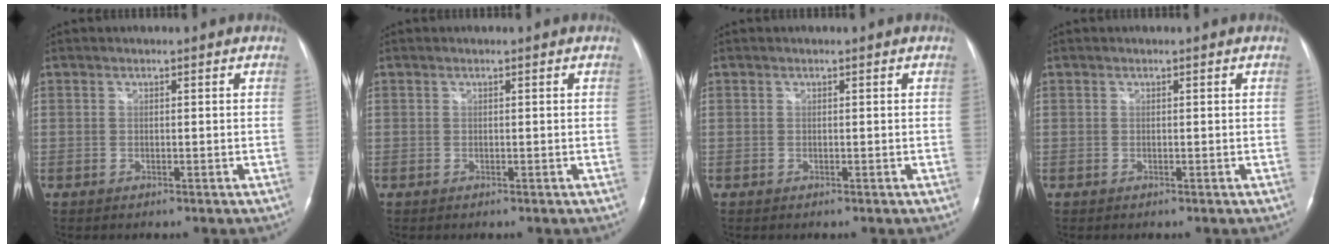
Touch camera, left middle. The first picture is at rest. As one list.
[{"total": 0.0}, {"total": 0.0}, {"total": 0.0}]